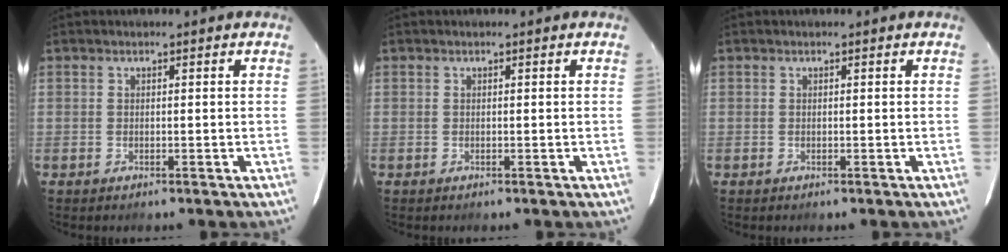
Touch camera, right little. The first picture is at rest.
{"total": 0.0}
{"total": 0.0}